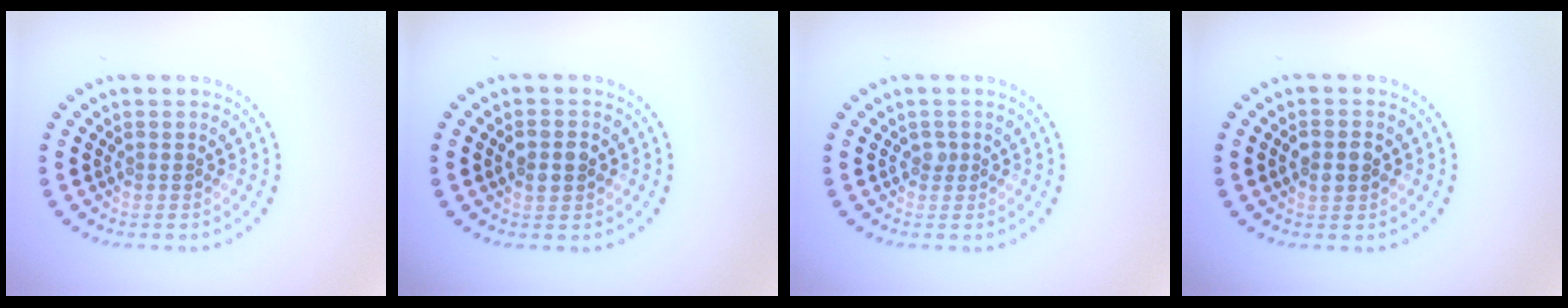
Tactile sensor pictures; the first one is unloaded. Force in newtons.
{"total": 2.8, "press": 2.8, "slide": 0.1}
{"total": 0.7, "press": 0.5, "slide": 0.6}
{"total": 2.8, "press": 2.8, "slide": 0.1}